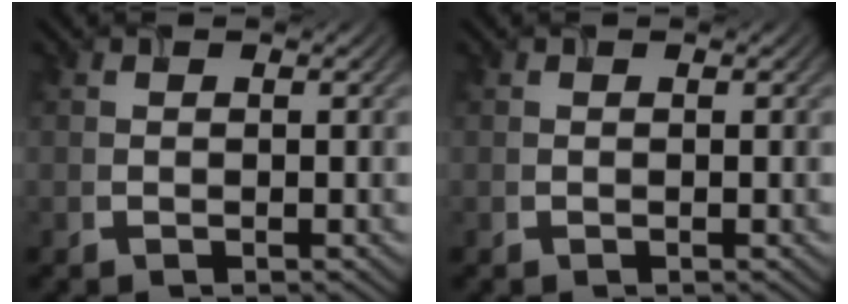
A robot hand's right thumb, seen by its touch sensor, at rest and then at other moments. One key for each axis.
{"total": 0.0}